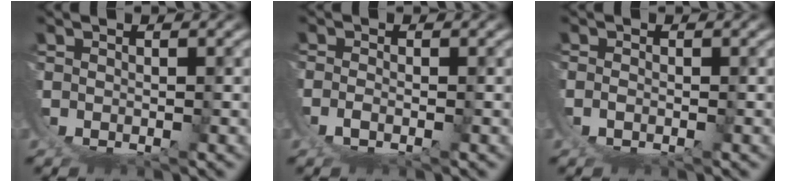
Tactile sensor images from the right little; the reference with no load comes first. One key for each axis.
{"total": 1.7, "fx": 0.3, "fy": 0.9, "fz": 1.4, "tx": -0.038, "ty": -0.008, "tz": 0.010}
{"total": 1.1, "fx": 0.3, "fy": 0.7, "fz": 0.8, "tx": -0.023, "ty": -0.002, "tz": 0.005}